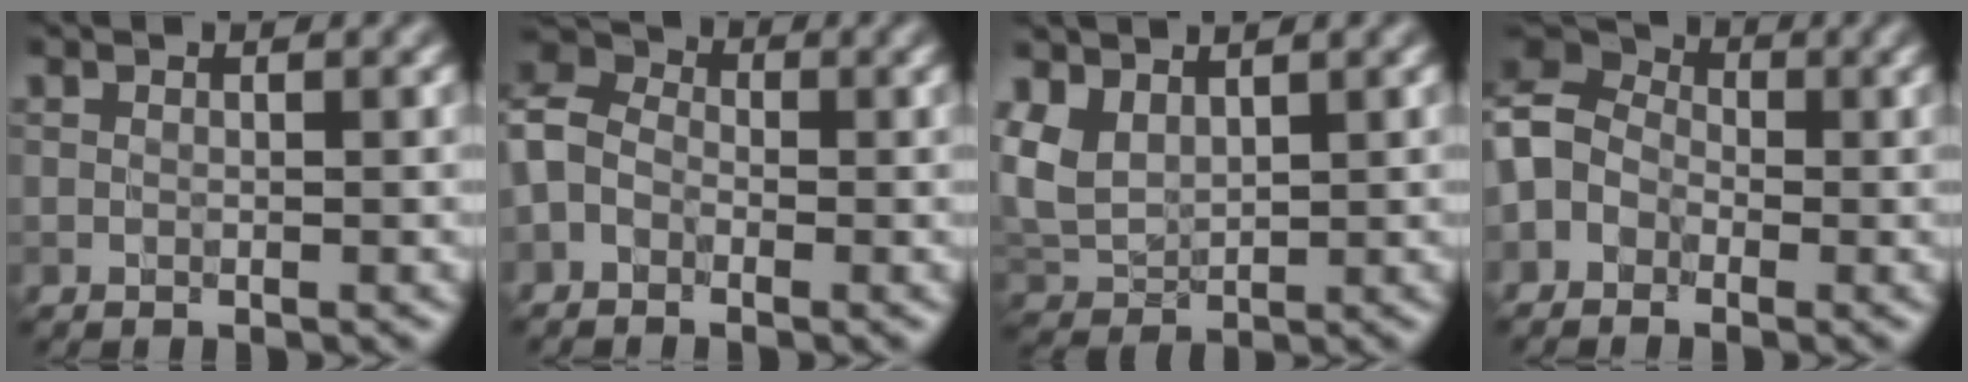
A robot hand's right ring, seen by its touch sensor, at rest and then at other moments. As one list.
[{"total": 3.3, "force": [-1.6, 2.5, 1.5], "torque": [-0.036, 0.017, -0.027]}, {"total": 2.8, "force": [1.7, 1.7, 1.3], "torque": [-0.047, 0.010, 0.051]}, {"total": 4.3, "force": [-1.6, 3.5, 1.9], "torque": [-0.037, 0.021, -0.029]}]